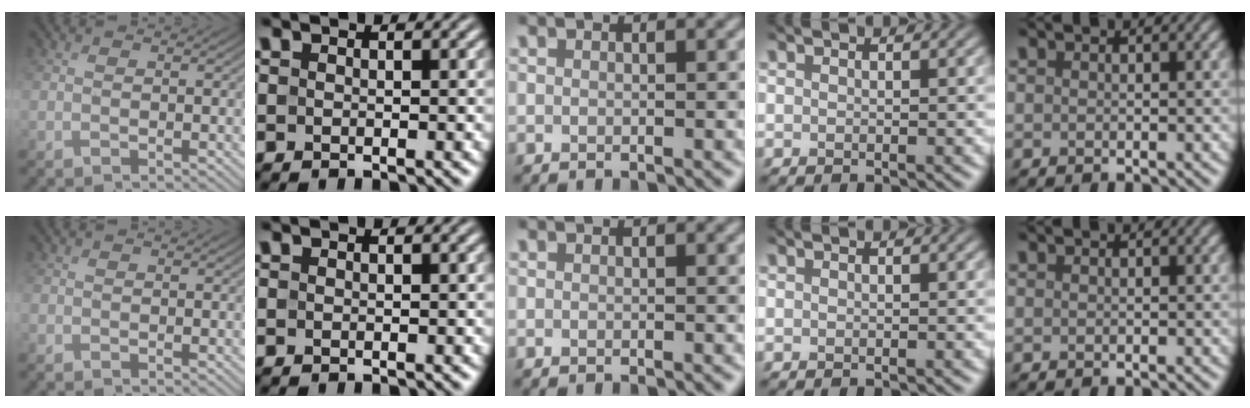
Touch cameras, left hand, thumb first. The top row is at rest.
{"thumb": {"total": 0.6, "force": [-0.4, 0.5, 0.0], "torque": [-0.001, -0.006, -0.010]}}